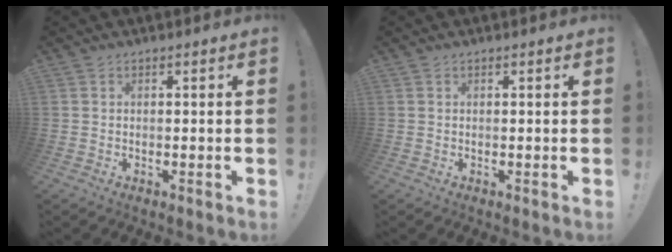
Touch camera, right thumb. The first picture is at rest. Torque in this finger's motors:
{"motor_torque": [-0.09, 0.11, -0.10, 0.07, 0.04]}